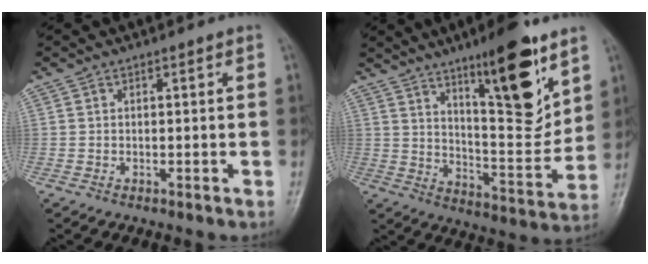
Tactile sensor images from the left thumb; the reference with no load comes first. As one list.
[{"total": 17.9, "force": [10.2, 4.7, 13.9], "torque": [-0.176, -0.070, 0.170]}]